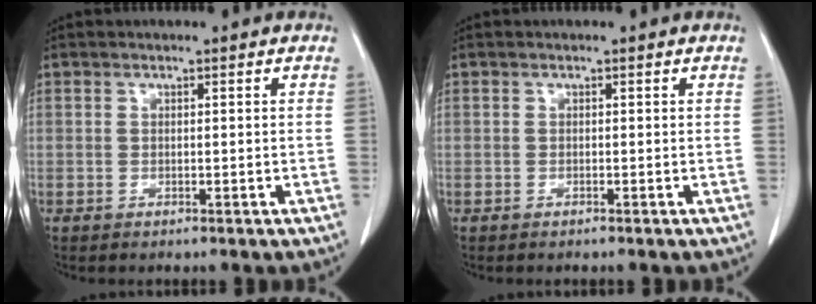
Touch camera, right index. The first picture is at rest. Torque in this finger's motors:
{"motor_torque": [-0.01, -0.06, -0.02, -0.01]}